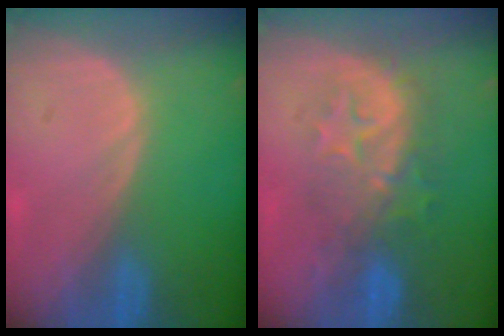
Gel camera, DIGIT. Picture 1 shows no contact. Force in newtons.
{"total": 8.3, "press": 8.2, "slide": 1.1}